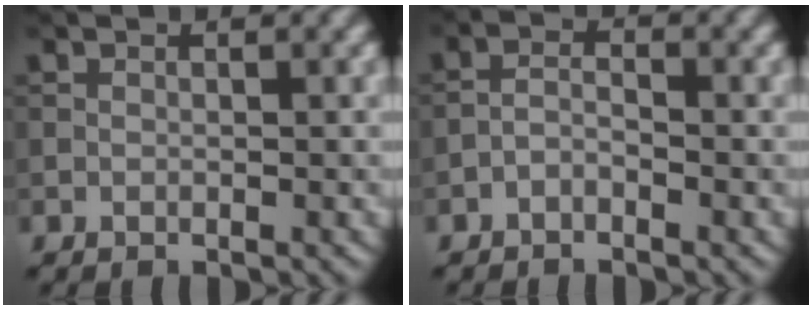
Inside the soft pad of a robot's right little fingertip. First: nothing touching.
{"total": 1.5, "force": [-1.0, 0.6, 0.9], "torque": [-0.018, 0.005, -0.026]}